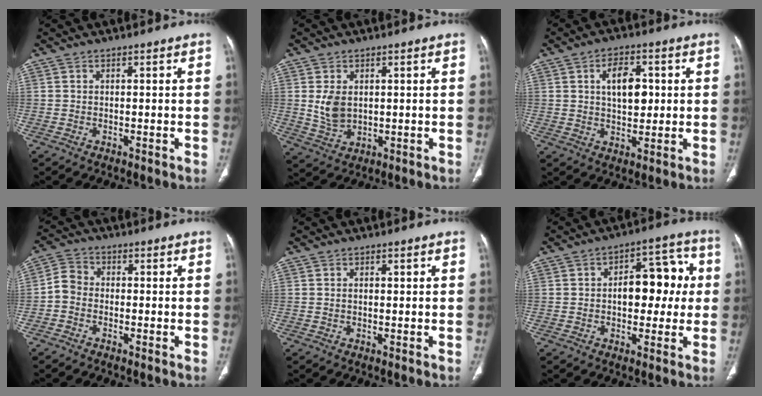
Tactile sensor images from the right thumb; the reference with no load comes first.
{"total": 5.4, "force": [0.9, 3.7, 3.8], "torque": [-0.065, -0.011, 0.029]}
{"total": 8.1, "force": [1.7, 4.6, 6.4], "torque": [-0.080, -0.006, 0.029]}
{"total": 4.1, "force": [-1.2, 3.3, 2.1], "torque": [-0.031, 0.013, -0.039]}
{"total": 1.0, "force": [0.2, 0.5, 0.8], "torque": [-0.014, 0.004, 0.003]}
{"total": 13.1, "force": [0.8, 7.8, 10.5], "torque": [-0.092, 0.040, 0.007]}